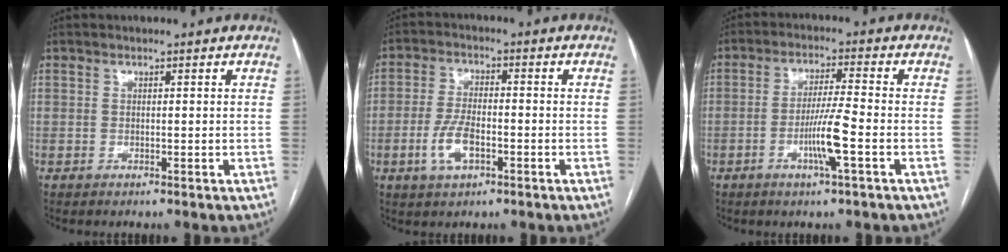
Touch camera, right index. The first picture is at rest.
{"total": 6.1, "force": [-2.4, 2.5, 5.1], "torque": [-0.108, 0.001, -0.042]}
{"total": 6.9, "force": [-2.5, -0.5, 6.4], "torque": [-0.125, -0.005, -0.048]}